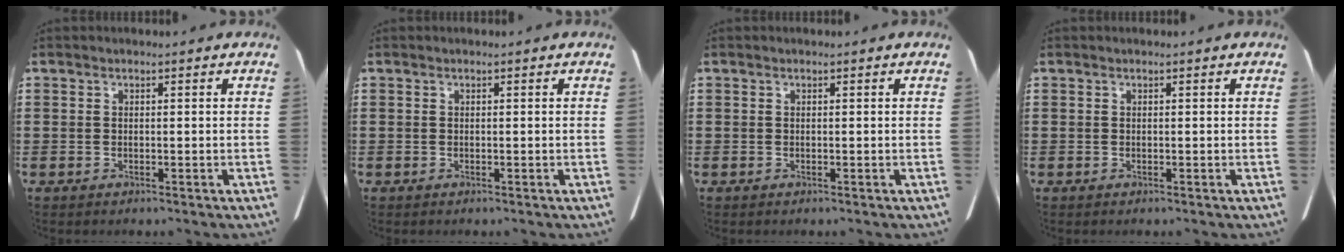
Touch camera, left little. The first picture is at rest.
{"total": 0.0}
{"total": 0.0}
{"total": 0.0}